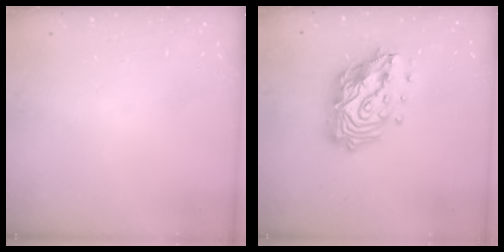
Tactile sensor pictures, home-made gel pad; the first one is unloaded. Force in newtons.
{"total": 18.6, "press": 18.6, "slide": 1.4}